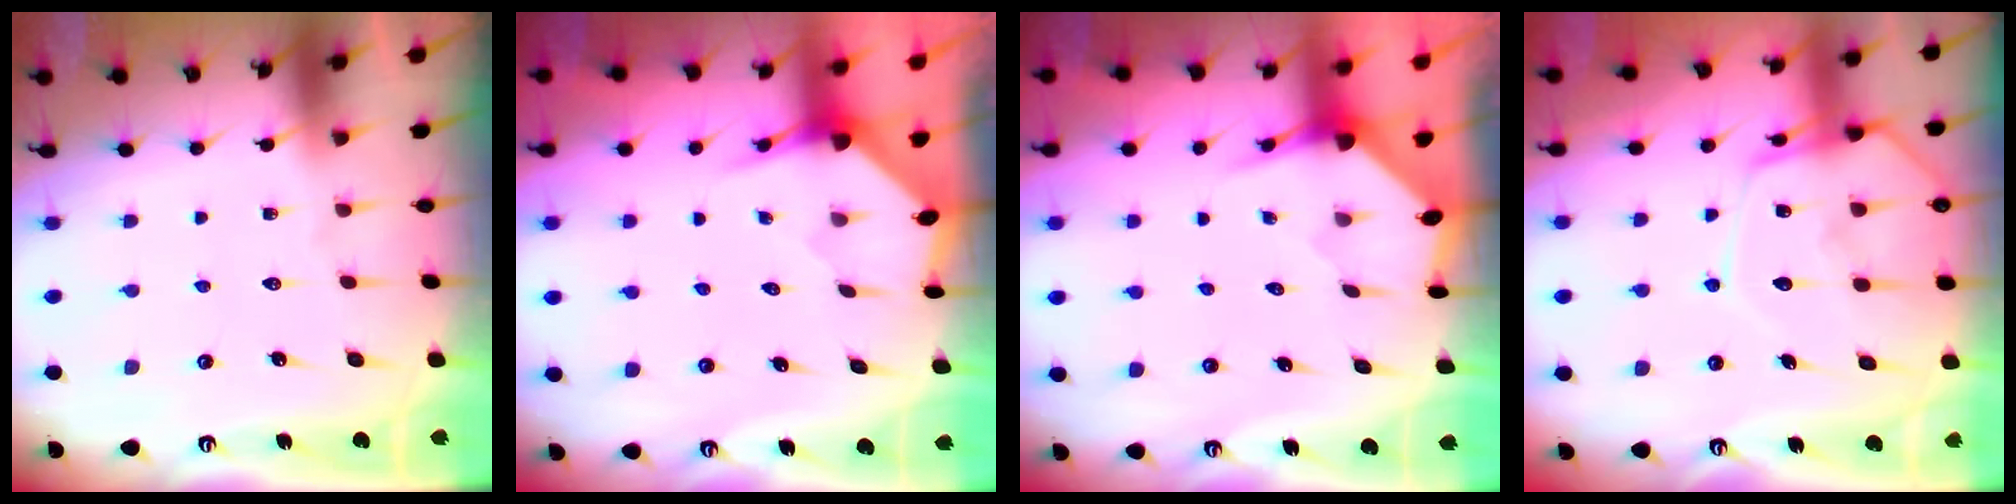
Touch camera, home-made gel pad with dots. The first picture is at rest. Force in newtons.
{"total": 3.2, "press": 3.2, "slide": 0.3}
{"total": 3.2, "press": 3.2, "slide": 0.3}
{"total": 13.2, "press": 13.1, "slide": 1.2}